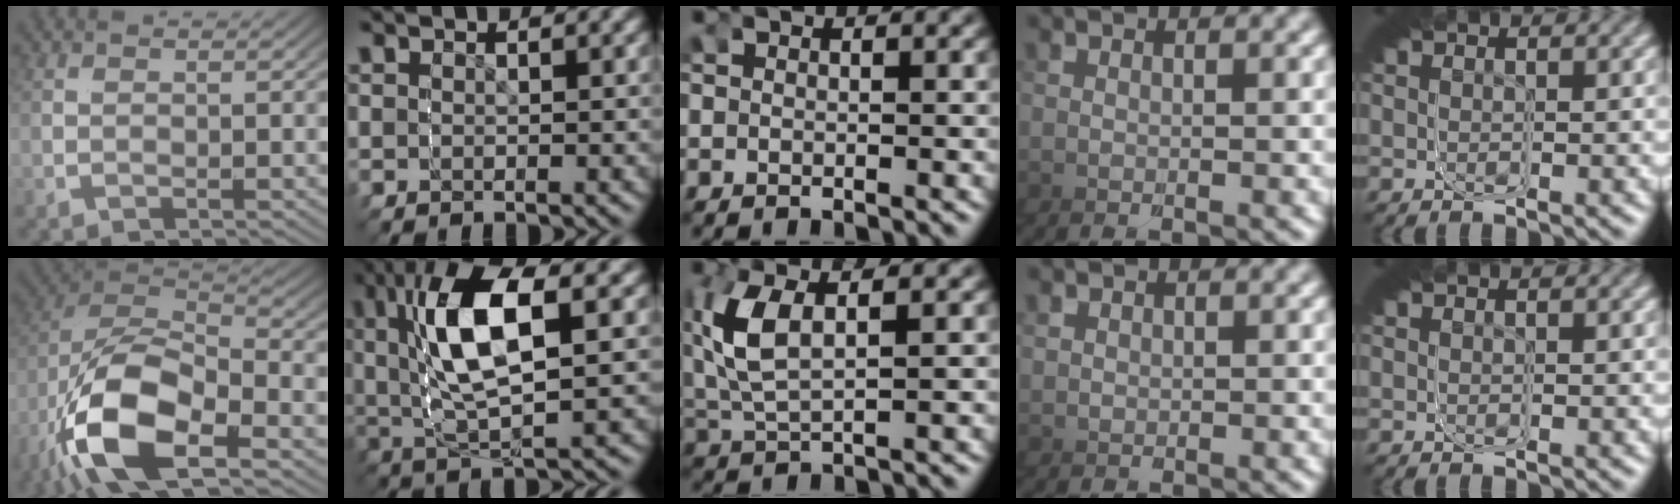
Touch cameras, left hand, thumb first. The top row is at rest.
{"thumb": {"total": 15.5, "force": [-2.7, 9.0, 12.3], "torque": [-0.313, -0.043, -0.025]}, "index": {"total": 9.8, "force": [3.6, 5.7, 7.1], "torque": [-0.174, 0.013, 0.055]}, "middle": {"total": 4.8, "force": [1.2, 2.4, 4.0], "torque": [-0.117, -0.015, 0.037]}, "ring": {"total": 2.0, "force": [0.6, 1.9, -0.4], "torque": [-0.003, -0.008, 0.011]}}